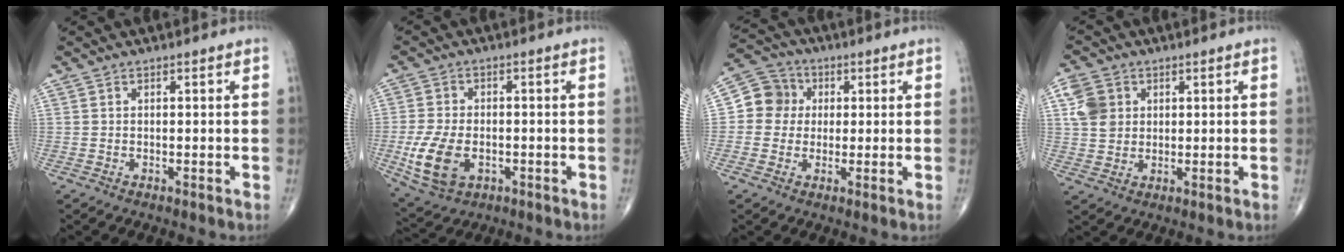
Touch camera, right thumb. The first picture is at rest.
{"total": 10.3, "force": [-2.7, 6.5, 7.5], "torque": [-0.153, 0.000, -0.040]}
{"total": 7.0, "force": [0.7, 6.7, 2.1], "torque": [-0.008, 0.014, -0.001]}
{"total": 6.7, "force": [1.9, 5.6, 3.2], "torque": [-0.046, -0.003, 0.038]}